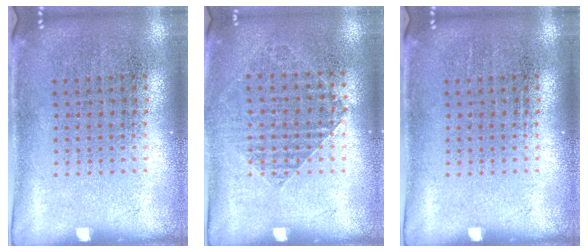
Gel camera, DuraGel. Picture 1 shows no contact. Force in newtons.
{"total": 0.9, "press": 0.9, "slide": 0.1}
{"total": 0.0}